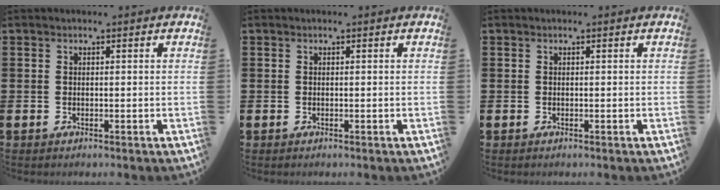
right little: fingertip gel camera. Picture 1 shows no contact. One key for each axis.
{"total": 0.0}
{"total": 0.0}